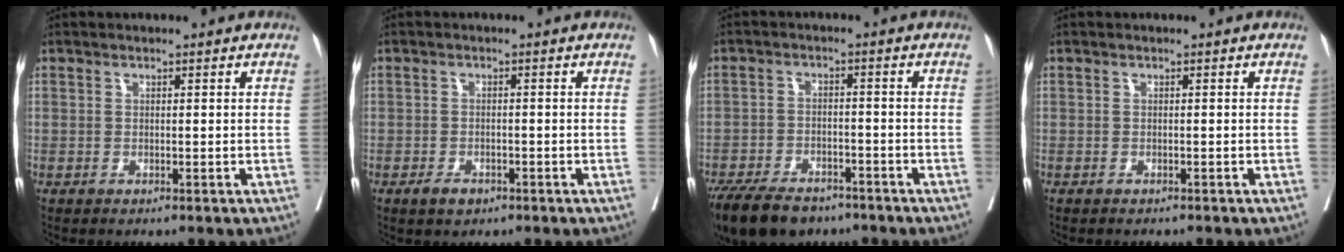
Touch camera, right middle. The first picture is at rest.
{"total": 2.3, "force": [-1.5, 1.3, 1.3], "torque": [-0.025, 0.000, -0.019]}
{"total": 11.9, "force": [-8.9, 5.6, 5.6], "torque": [-0.107, -0.012, -0.142]}
{"total": 1.2, "force": [-1.1, 0.3, 0.3], "torque": [-0.008, -0.004, -0.014]}